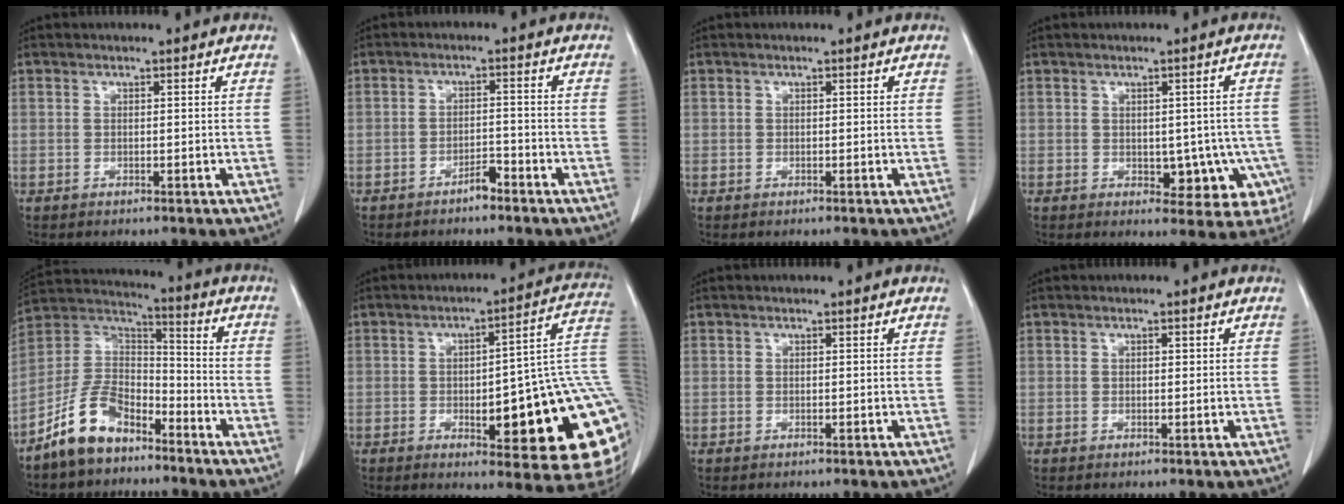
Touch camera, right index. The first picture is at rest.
{"total": 2.6, "force": [-2.1, 0.7, 1.4], "torque": [-0.020, 0.003, -0.036]}
{"total": 0.0}
{"total": 8.0, "force": [-1.7, 4.7, 6.3], "torque": [-0.053, 0.014, -0.011]}
{"total": 11.3, "force": [-7.9, 5.6, 5.8], "torque": [-0.128, 0.023, -0.156]}
{"total": 24.1, "force": [-4.1, 5.4, 23.1], "torque": [-0.184, 0.024, -0.044]}
{"total": 0.0}
{"total": 0.6, "force": [0.2, 0.3, 0.5], "torque": [-0.008, 0.001, 0.003]}